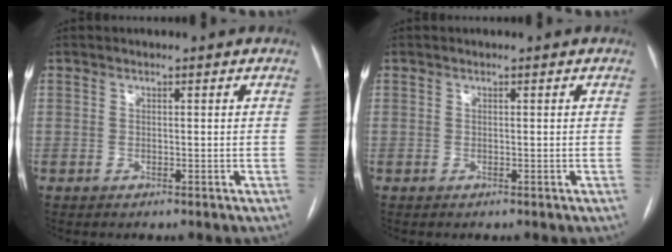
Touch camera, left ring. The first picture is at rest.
{"total": 0.0}